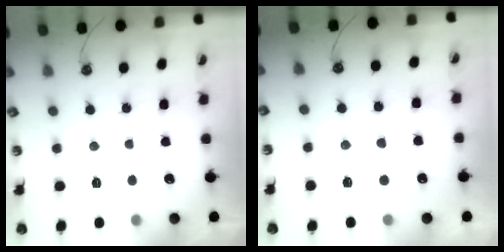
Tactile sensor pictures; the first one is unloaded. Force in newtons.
{"total": 3.2, "press": 3.1, "slide": 0.8}